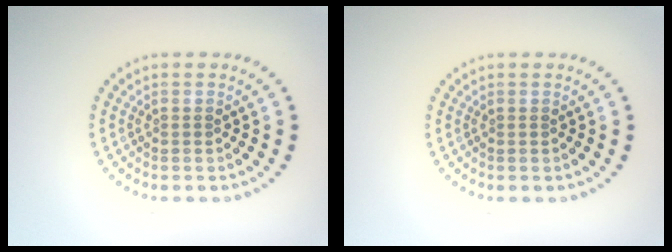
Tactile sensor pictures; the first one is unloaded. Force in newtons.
{"total": 0.0}